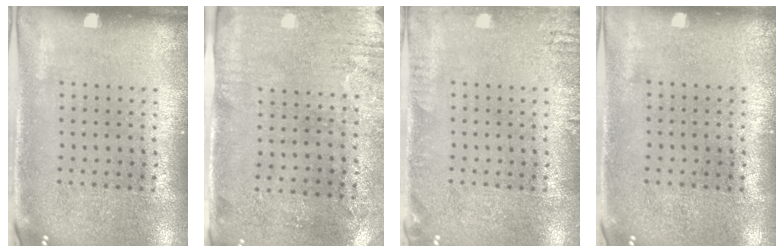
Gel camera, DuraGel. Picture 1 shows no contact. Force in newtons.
{"total": 3.0, "press": 2.4, "slide": 1.8}
{"total": 1.5, "press": 1.5, "slide": 0.2}
{"total": 0.0}